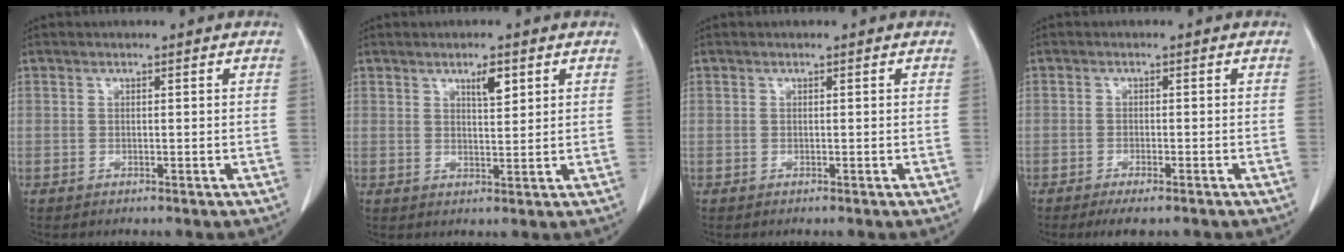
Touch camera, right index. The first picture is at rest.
{"total": 3.2, "force": [1.8, 0.8, 2.5], "torque": [-0.044, -0.003, 0.031]}
{"total": 0.0}
{"total": 3.5, "force": [-2.6, 0.8, 2.2], "torque": [-0.031, -0.007, -0.038]}